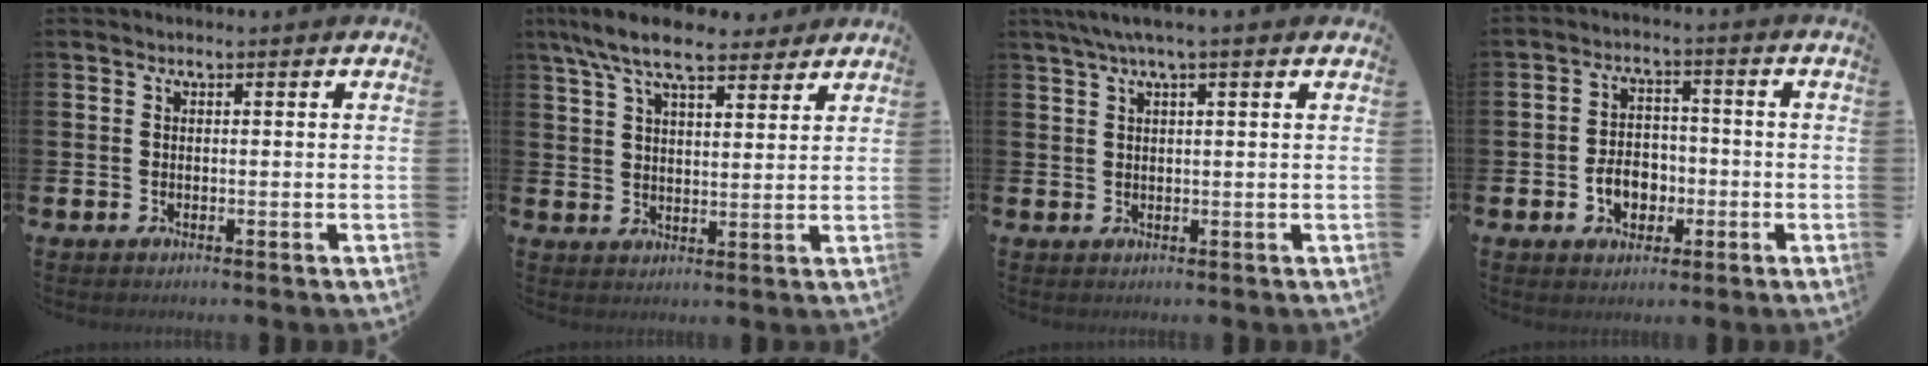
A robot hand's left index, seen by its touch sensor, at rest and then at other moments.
{"total": 8.7, "force": [7.4, 2.3, 3.8], "torque": [-0.090, -0.023, 0.136]}
{"total": 3.2, "force": [2.3, 0.1, 2.3], "torque": [-0.051, 0.005, 0.042]}
{"total": 4.8, "force": [-1.6, 3.6, 2.7], "torque": [-0.034, 0.001, -0.038]}